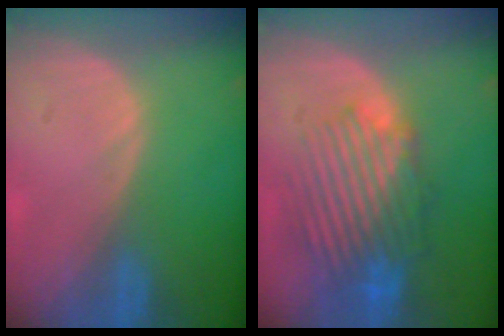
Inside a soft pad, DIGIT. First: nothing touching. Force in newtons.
{"total": 10.2, "press": 9.2, "slide": 4.3}